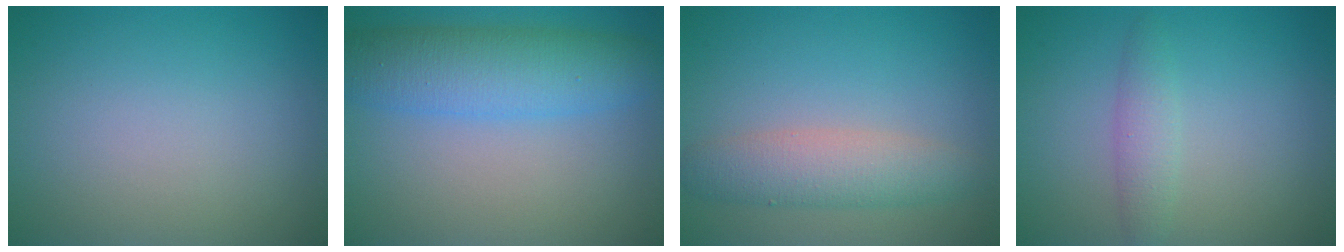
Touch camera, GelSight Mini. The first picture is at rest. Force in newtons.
{"total": 6.4, "press": 6.4, "slide": 0.1}
{"total": 4.0, "press": 4.0, "slide": 0.2}
{"total": 1.9, "press": 1.9, "slide": 0.0}